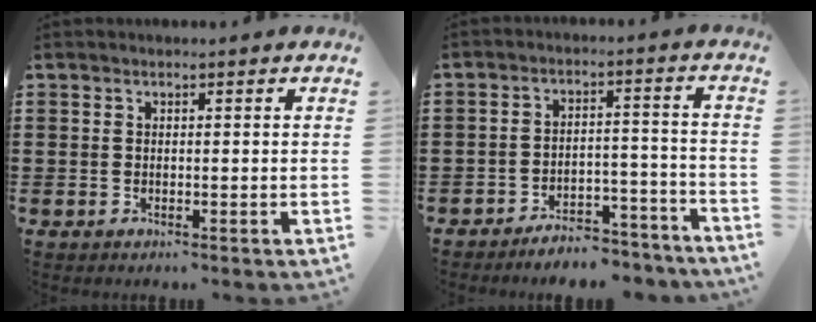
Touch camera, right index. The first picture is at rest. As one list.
[{"total": 5.3, "force": [-5.2, 0.6, 0.8], "torque": [-0.013, 0.013, -0.104]}]